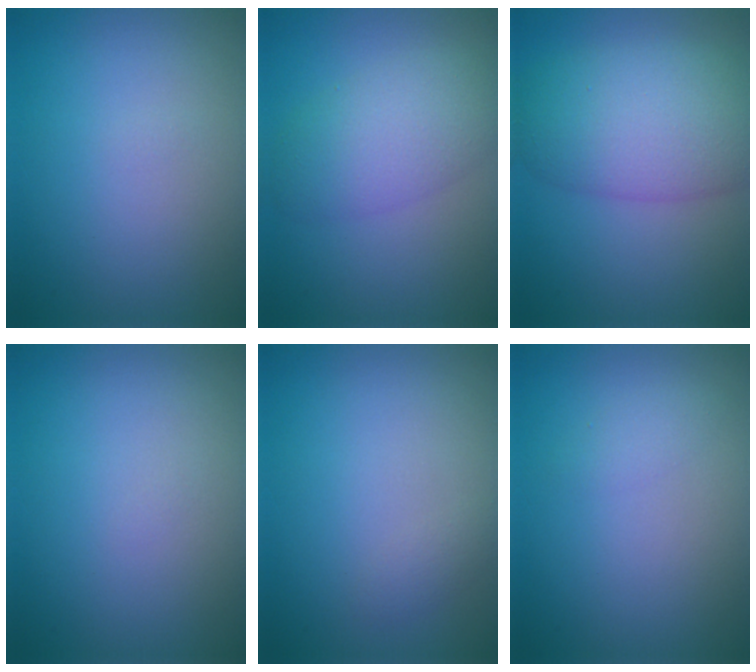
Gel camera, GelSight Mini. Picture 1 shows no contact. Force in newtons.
{"total": 4.7, "press": 4.7, "slide": 0.1}
{"total": 8.3, "press": 8.3, "slide": 0.2}
{"total": 0.0}
{"total": 0.8, "press": 0.8, "slide": 0.0}
{"total": 0.9, "press": 0.9, "slide": 0.1}